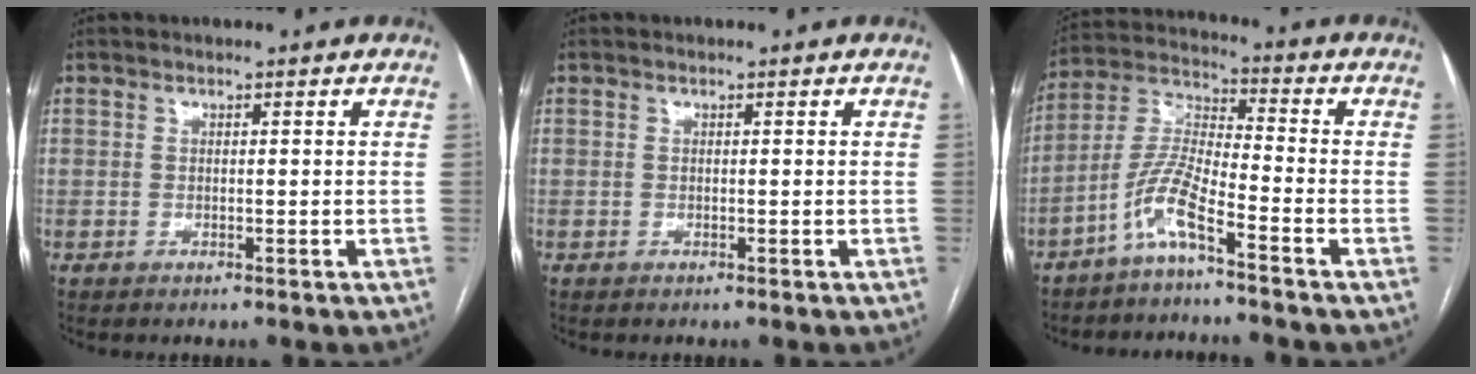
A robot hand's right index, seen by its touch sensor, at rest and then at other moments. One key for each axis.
{"total": 0.0}
{"total": 7.7, "fx": -5.0, "fy": 0.3, "fz": 5.8, "tx": -0.135, "ty": -0.001, "tz": -0.109}